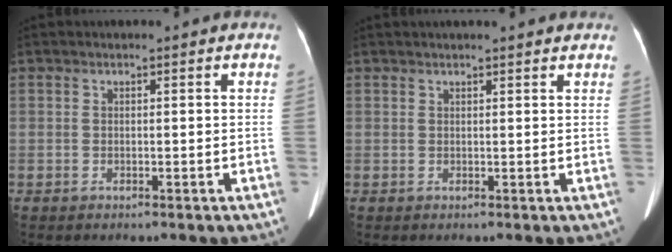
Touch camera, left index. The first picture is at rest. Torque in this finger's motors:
{"motor_torque": [0.85, -0.95, 0.09, 0.01]}